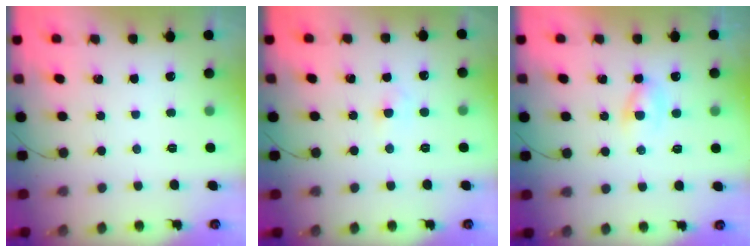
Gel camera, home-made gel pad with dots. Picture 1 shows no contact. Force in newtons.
{"total": 1.9, "press": 1.8, "slide": 0.8}
{"total": 2.2, "press": 2.0, "slide": 1.1}